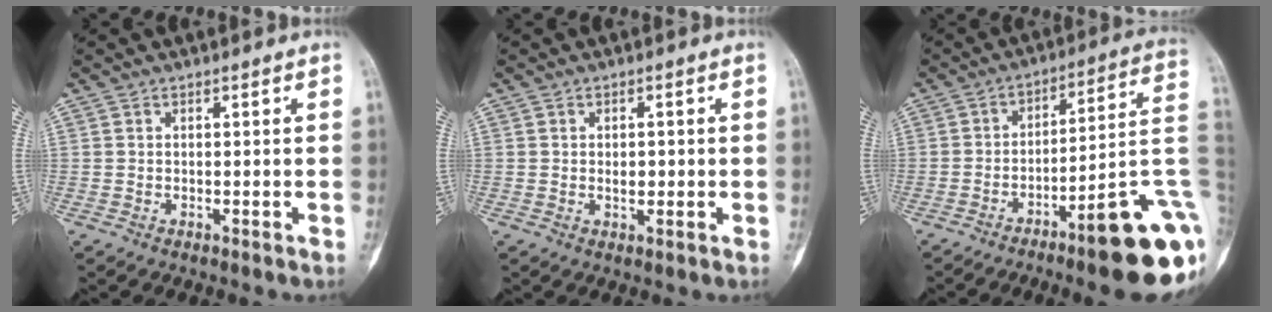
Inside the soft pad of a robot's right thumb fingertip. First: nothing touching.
{"total": 2.2, "force": [-0.1, 1.4, 1.7], "torque": [-0.019, 0.000, 0.000]}
{"total": 19.9, "force": [-7.9, 3.5, 17.9], "torque": [-0.172, 0.058, -0.107]}